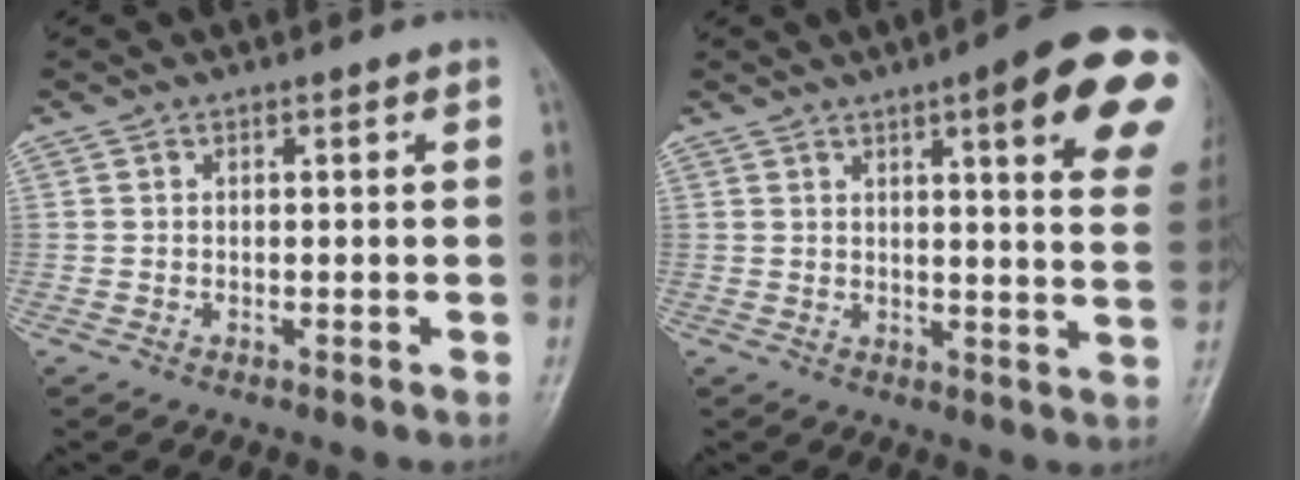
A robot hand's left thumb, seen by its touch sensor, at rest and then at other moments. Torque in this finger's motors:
{"motor_torque": [0.81, 0.67, 1.70, -1.07, 0.23]}